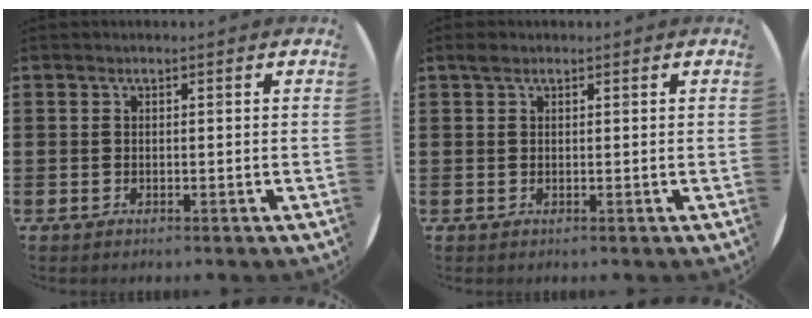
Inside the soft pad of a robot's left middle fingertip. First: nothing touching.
{"total": 0.9, "force": [0.7, 0.5, 0.3], "torque": [0.001, 0.001, 0.011]}